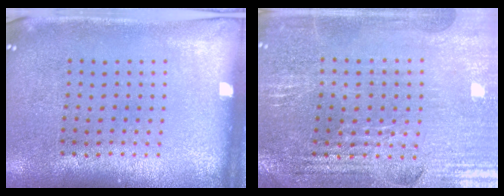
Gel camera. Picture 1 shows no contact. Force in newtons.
{"total": 2.9, "press": 2.8, "slide": 0.5}